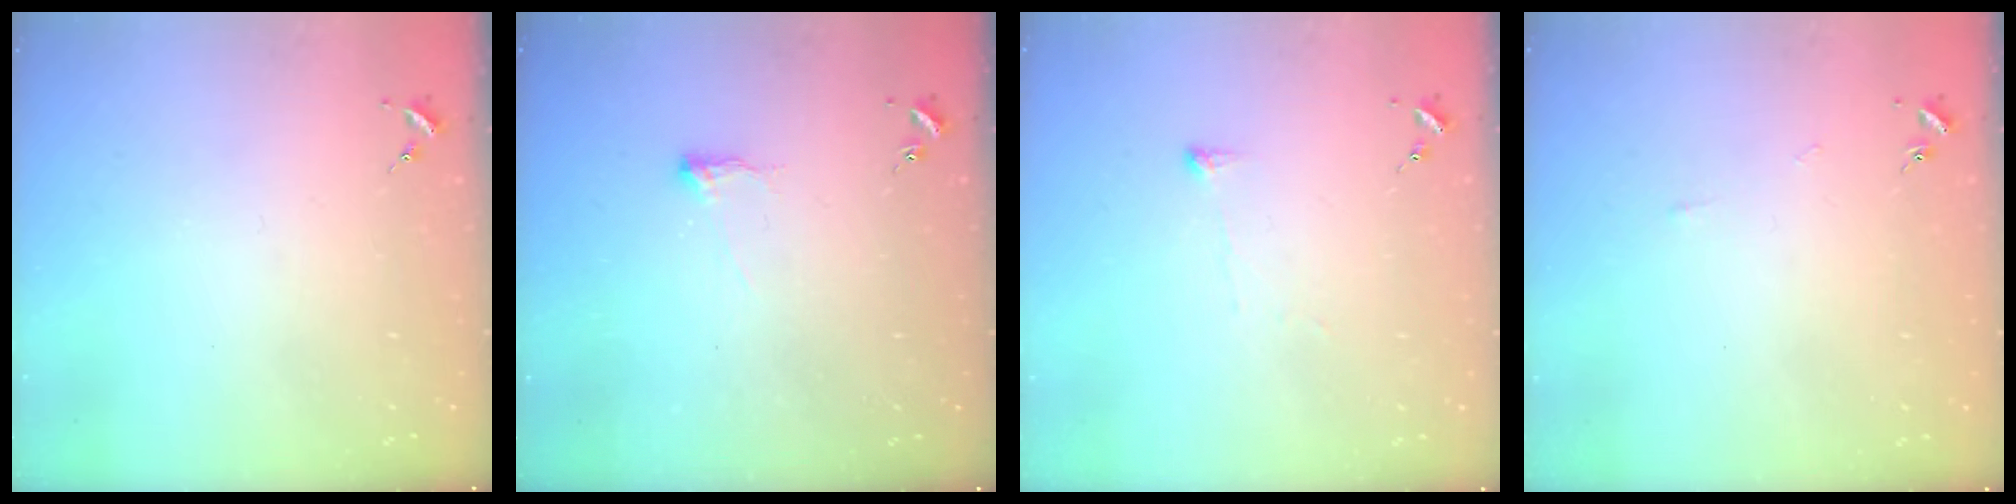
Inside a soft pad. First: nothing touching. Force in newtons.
{"total": 4.1, "press": 4.1, "slide": 0.7}
{"total": 2.9, "press": 2.9, "slide": 0.4}
{"total": 1.7, "press": 1.7, "slide": 0.3}